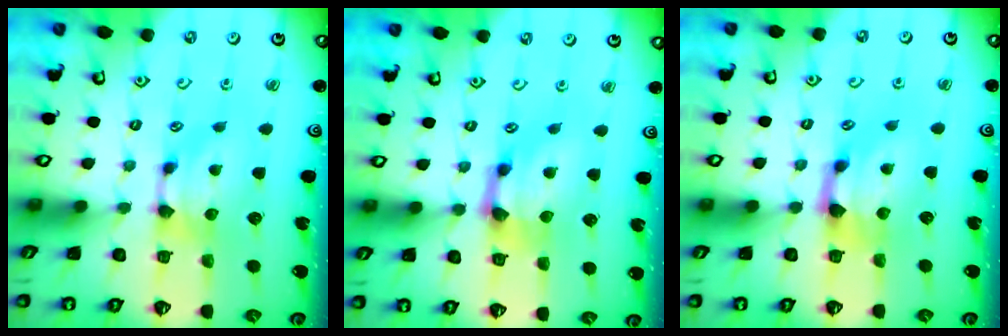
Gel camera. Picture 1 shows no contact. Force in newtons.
{"total": 2.4, "press": 1.6, "slide": 1.8}
{"total": 1.5, "press": 0.5, "slide": 1.4}